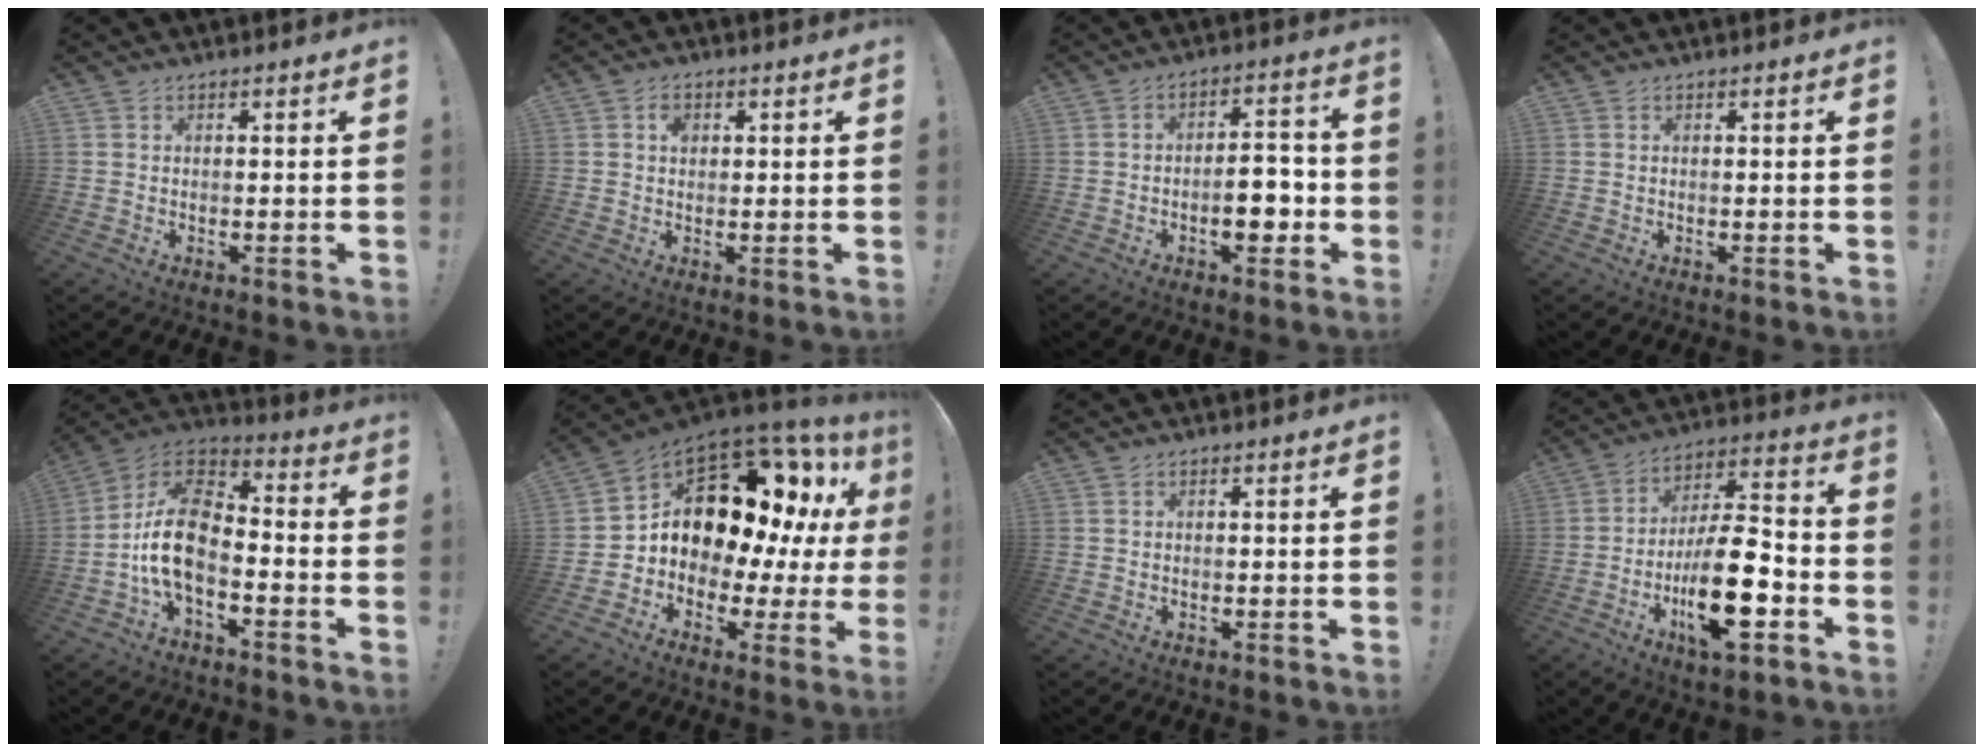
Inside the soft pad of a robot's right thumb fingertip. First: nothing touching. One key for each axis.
{"total": 2.7, "fx": 0.8, "fy": 2.1, "fz": 1.4, "tx": -0.012, "ty": 0.000, "tz": 0.010}
{"total": 9.6, "fx": -2.9, "fy": 4.8, "fz": 7.7, "tx": -0.096, "ty": 0.020, "tz": -0.048}
{"total": 0.0}
{"total": 15.0, "fx": -4.9, "fy": 8.8, "fz": 11.1, "tx": -0.193, "ty": 0.026, "tz": -0.081}
{"total": 15.9, "fx": 6.5, "fy": 10.1, "fz": 10.4, "tx": -0.140, "ty": -0.052, "tz": 0.139}
{"total": 0.0}
{"total": 19.2, "fx": -7.4, "fy": 7.1, "fz": 16.3, "tx": -0.276, "ty": 0.035, "tz": -0.116}